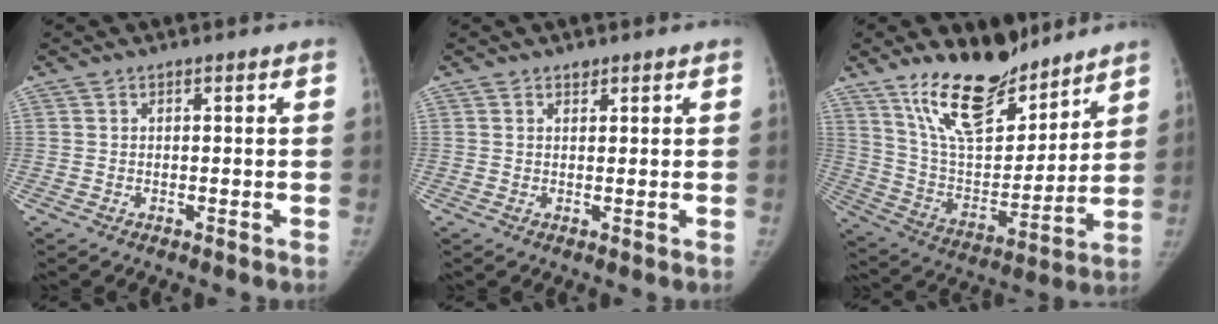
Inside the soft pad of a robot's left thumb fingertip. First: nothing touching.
{"total": 1.0, "force": [0.8, 0.5, 0.3], "torque": [0.001, -0.006, 0.011]}
{"total": 19.6, "force": [14.5, 8.2, 10.3], "torque": [-0.133, -0.086, 0.261]}